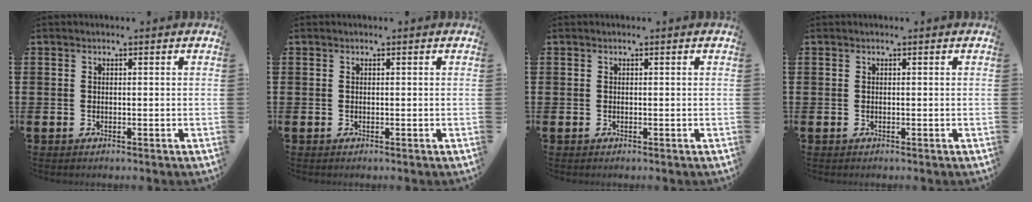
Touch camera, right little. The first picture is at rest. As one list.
[{"total": 0.0}, {"total": 0.0}, {"total": 0.0}]